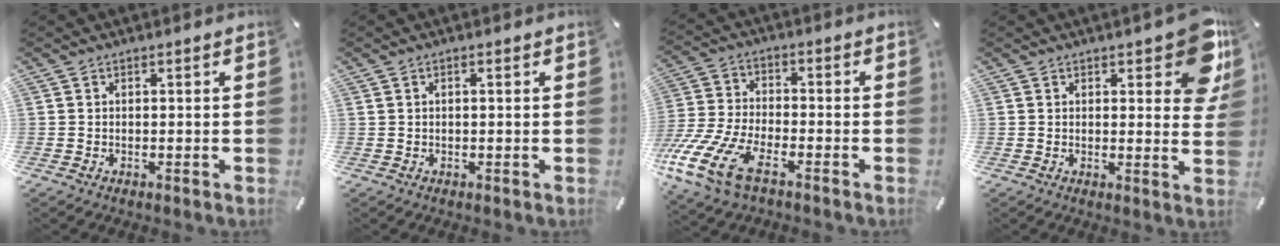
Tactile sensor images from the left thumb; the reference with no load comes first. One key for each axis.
{"total": 0.6, "fx": 0.2, "fy": 0.2, "fz": 0.5, "tx": -0.010, "ty": 0.002, "tz": 0.004}
{"total": 14.4, "fx": -8.3, "fy": 6.8, "fz": 9.6, "tx": -0.208, "ty": 0.030, "tz": -0.148}
{"total": 10.4, "fx": 5.6, "fy": 4.3, "fz": 7.6, "tx": -0.080, "ty": -0.035, "tz": 0.093}